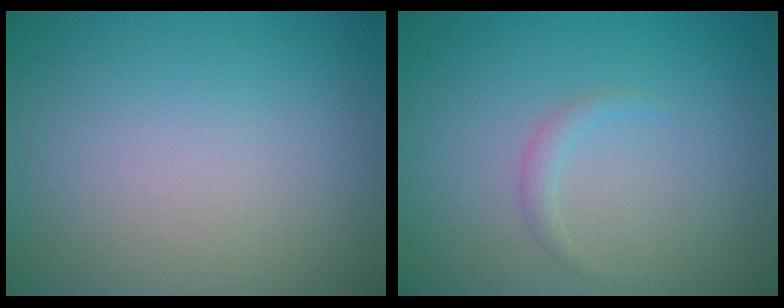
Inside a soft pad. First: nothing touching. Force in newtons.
{"total": 0.9, "press": 0.9, "slide": 0.0}